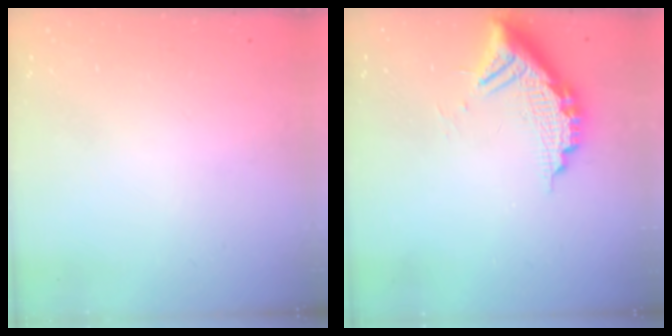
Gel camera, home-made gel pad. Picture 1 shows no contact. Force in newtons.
{"total": 11.5, "press": 11.4, "slide": 1.1}